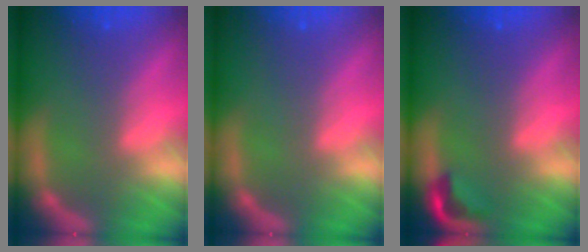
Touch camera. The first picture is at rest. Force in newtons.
{"total": 0.0}
{"total": 2.4}